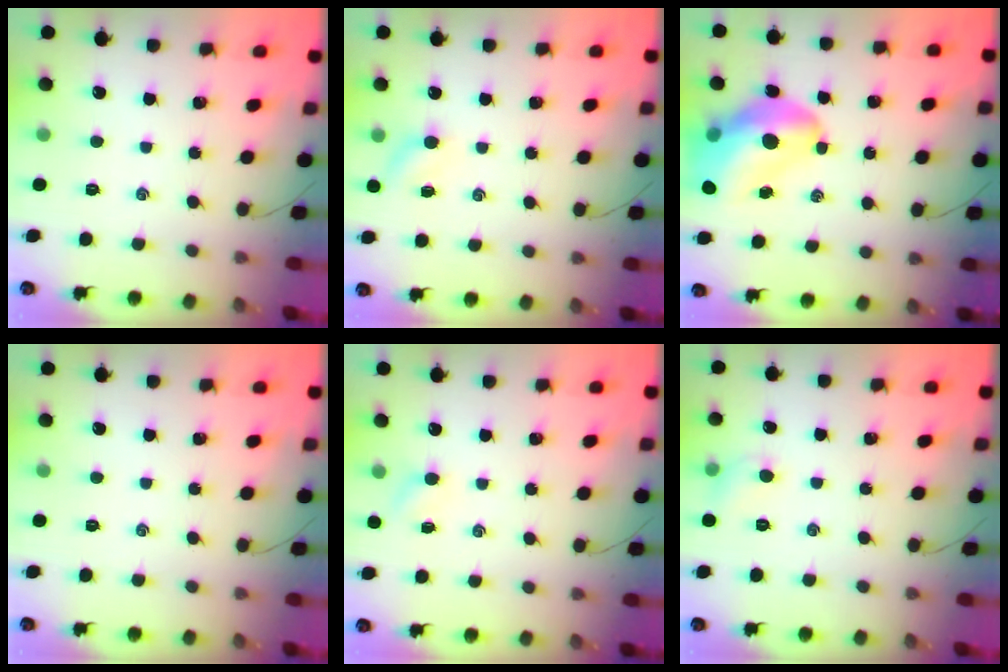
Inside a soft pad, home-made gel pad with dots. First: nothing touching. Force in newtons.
{"total": 4.4, "press": 4.3, "slide": 0.9}
{"total": 17.1, "press": 16.4, "slide": 4.8}
{"total": 0.0}
{"total": 2.8, "press": 2.7, "slide": 0.8}
{"total": 4.8, "press": 4.6, "slide": 1.2}